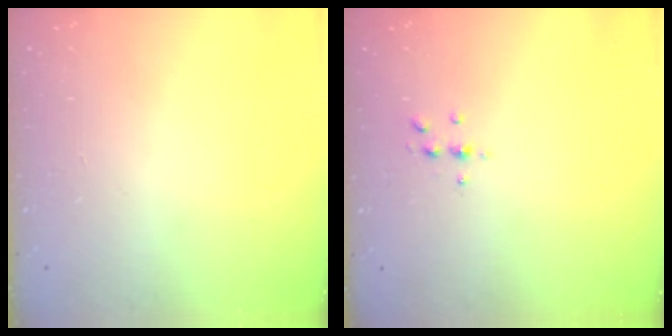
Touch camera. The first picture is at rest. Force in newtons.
{"total": 4.2, "press": 4.1, "slide": 0.5}